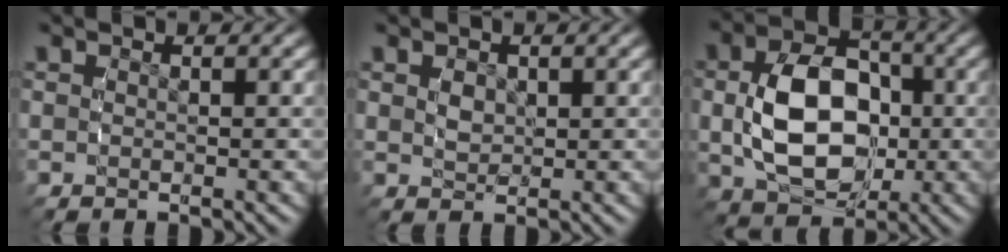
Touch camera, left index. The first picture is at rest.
{"total": 0.9, "force": [0.2, 0.8, 0.4], "torque": [-0.014, -0.007, 0.010]}
{"total": 8.9, "force": [-0.6, 6.3, 6.2], "torque": [-0.124, -0.016, -0.007]}